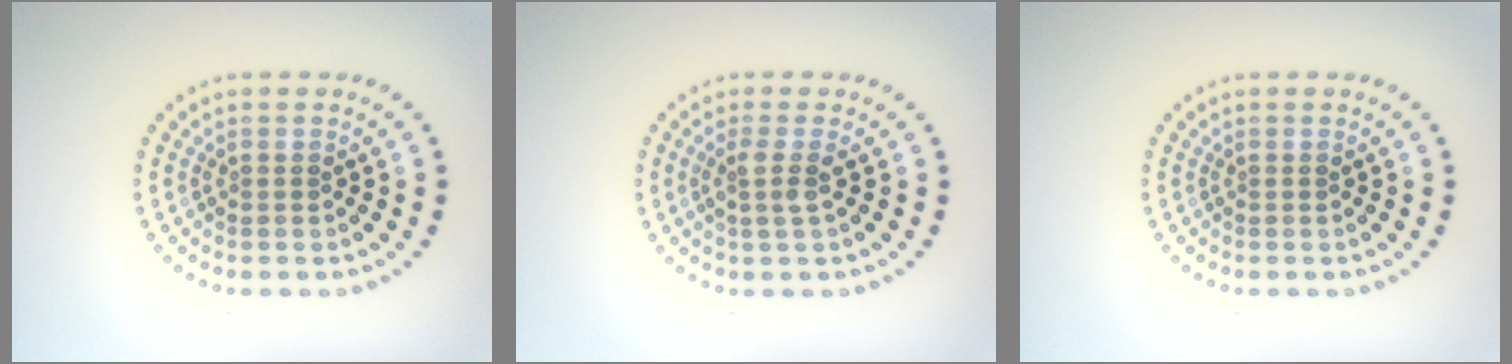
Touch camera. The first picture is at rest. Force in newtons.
{"total": 1.7, "press": 1.3, "slide": 1.1}
{"total": 0.0}